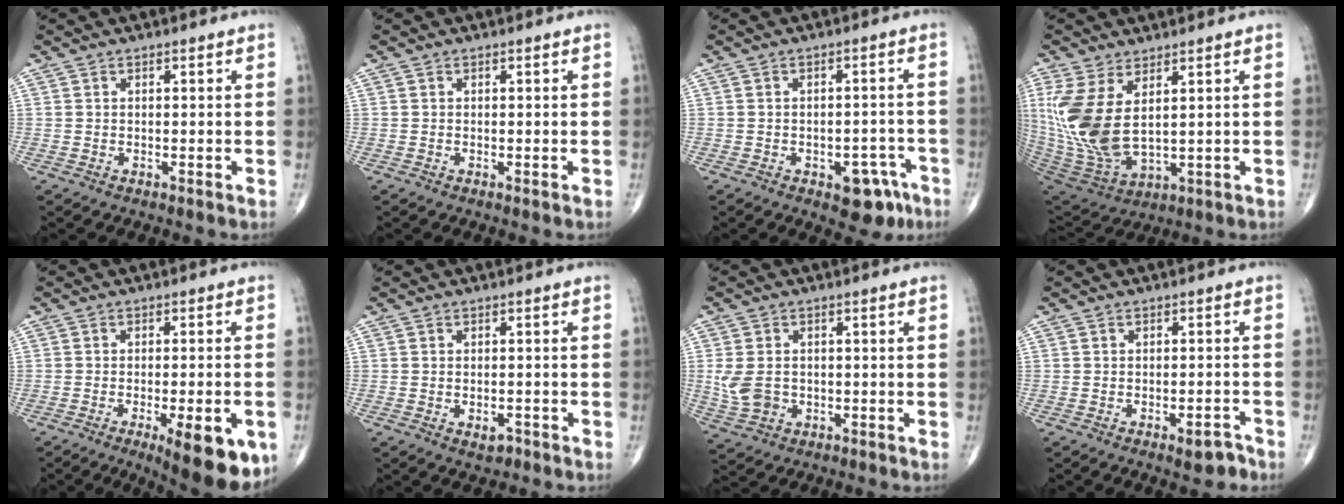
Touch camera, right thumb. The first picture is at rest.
{"total": 0.0}
{"total": 7.4, "force": [-4.0, 4.0, 4.7], "torque": [-0.031, 0.031, -0.044]}
{"total": 15.0, "force": [3.6, 7.5, 12.5], "torque": [-0.282, -0.023, 0.093]}
{"total": 13.8, "force": [-6.0, 4.4, 11.7], "torque": [-0.111, 0.004, -0.069]}
{"total": 2.3, "force": [-1.1, 1.4, 1.5], "torque": [-0.018, 0.005, -0.012]}
{"total": 5.9, "force": [-0.3, 4.6, 3.7], "torque": [-0.070, 0.001, 0.003]}
{"total": 3.2, "force": [-2.0, 1.2, 2.2], "torque": [-0.025, 0.009, -0.027]}